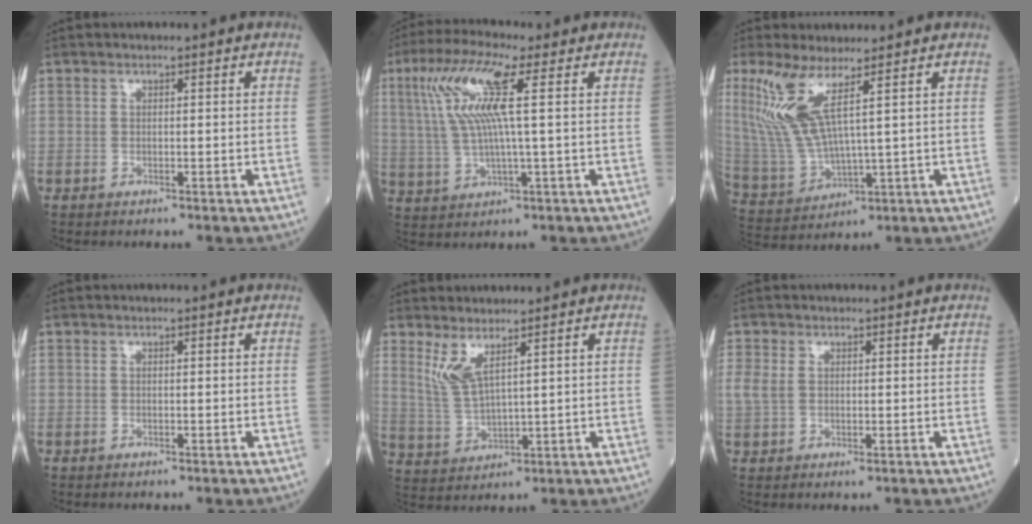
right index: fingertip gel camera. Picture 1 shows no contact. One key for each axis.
{"total": 10.7, "fx": 3.2, "fy": 0.3, "fz": 10.2, "tx": -0.227, "ty": 0.016, "tz": 0.060}
{"total": 9.8, "fx": 4.7, "fy": 1.1, "fz": 8.5, "tx": -0.208, "ty": -0.009, "tz": 0.106}
{"total": 0.0}
{"total": 5.1, "fx": 3.1, "fy": 0.4, "fz": 4.1, "tx": -0.097, "ty": -0.011, "tz": 0.075}
{"total": 3.4, "fx": -0.7, "fy": 2.6, "fz": 2.0, "tx": -0.031, "ty": 0.002, "tz": -0.009}